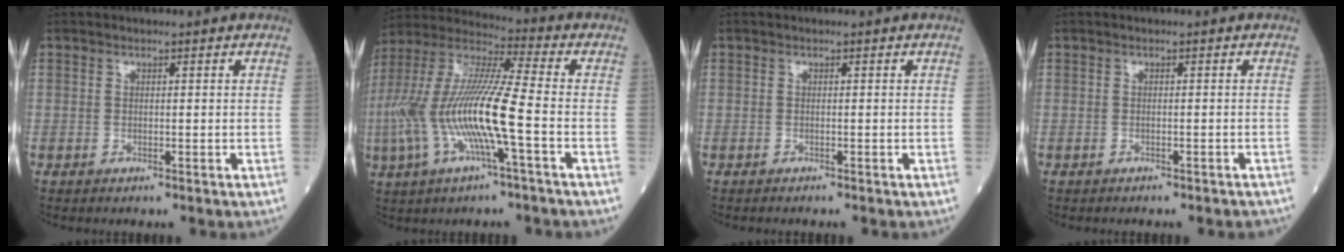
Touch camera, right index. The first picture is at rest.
{"total": 17.1, "force": [-3.8, 1.7, 16.6], "torque": [-0.354, 0.001, -0.076]}
{"total": 1.0, "force": [-0.9, 0.1, 0.4], "torque": [-0.007, -0.001, -0.012]}
{"total": 3.5, "force": [-3.1, 0.9, 1.3], "torque": [-0.021, -0.003, -0.034]}